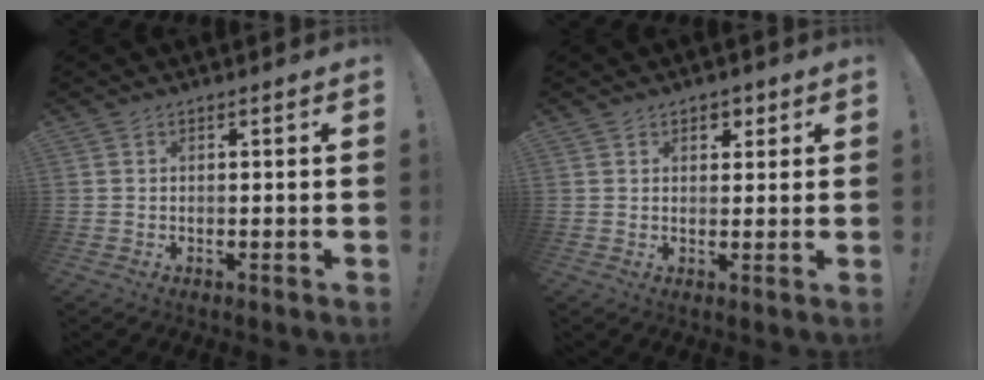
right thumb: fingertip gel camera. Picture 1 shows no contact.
{"total": 3.4, "force": [1.7, 2.5, 1.4], "torque": [-0.004, -0.007, 0.026]}